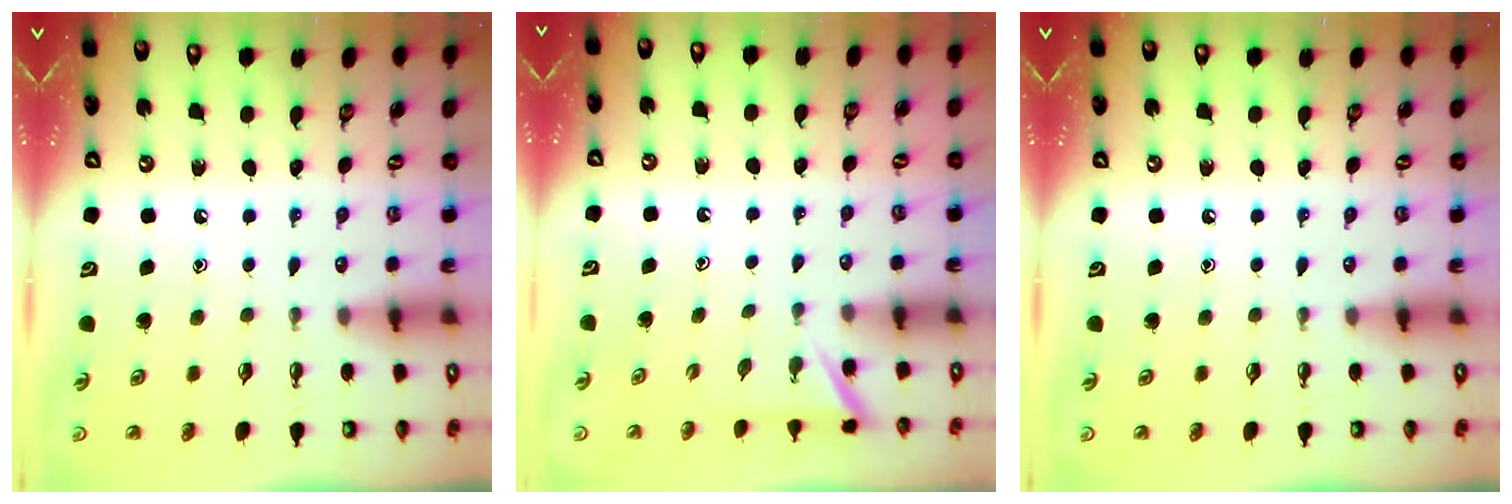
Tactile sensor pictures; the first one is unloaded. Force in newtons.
{"total": 1.6, "press": 1.6, "slide": 0.2}
{"total": 0.0}